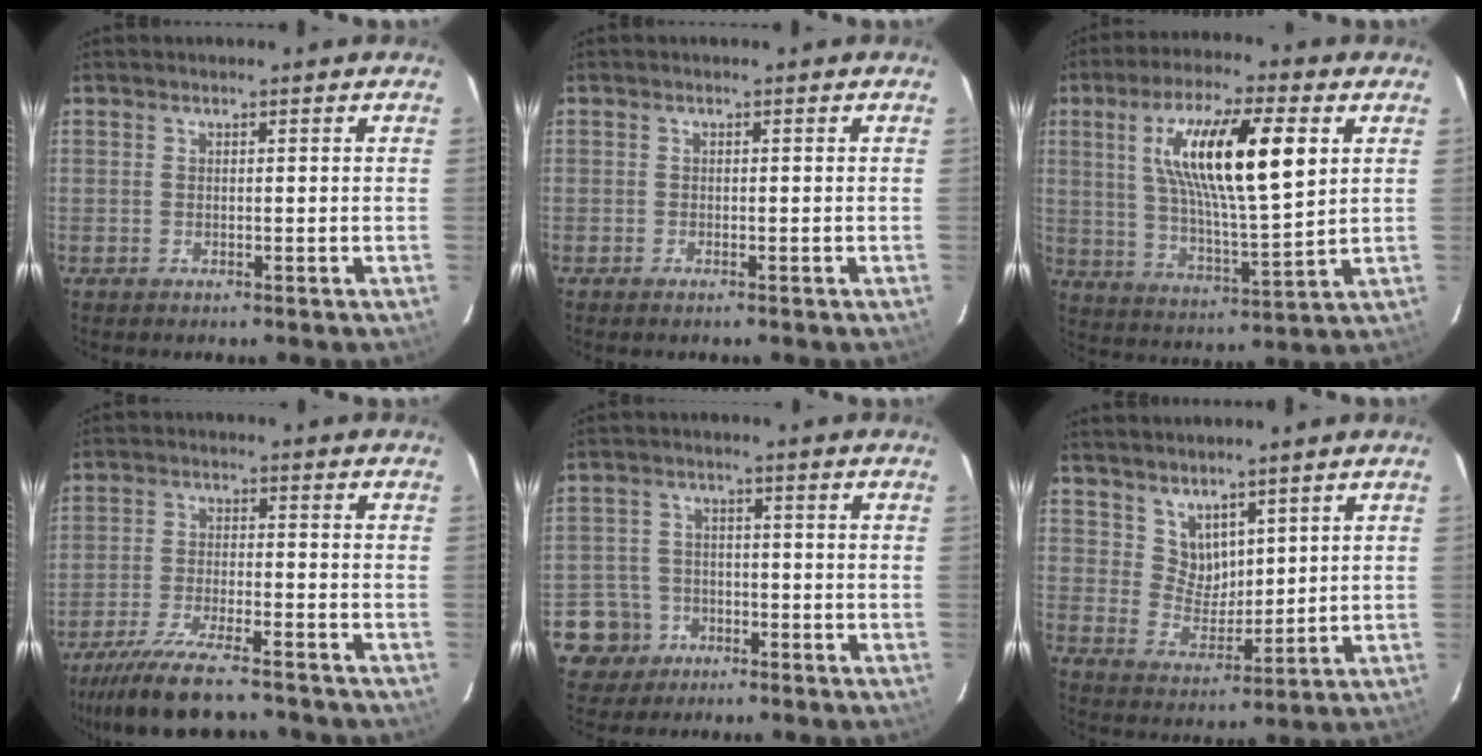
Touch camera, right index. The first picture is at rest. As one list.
[{"total": 0.7, "force": [-0.6, 0.2, 0.3], "torque": [-0.008, -0.001, -0.013]}, {"total": 18.0, "force": [5.6, 4.1, 16.6], "torque": [-0.295, 0.006, 0.100]}, {"total": 15.3, "force": [-13.1, 2.9, 7.4], "torque": [-0.162, -0.025, -0.216]}, {"total": 6.8, "force": [-3.2, 6.0, 0.5], "torque": [-0.029, 0.024, -0.052]}, {"total": 5.9, "force": [4.4, 3.4, 1.7], "torque": [-0.023, -0.001, 0.092]}]